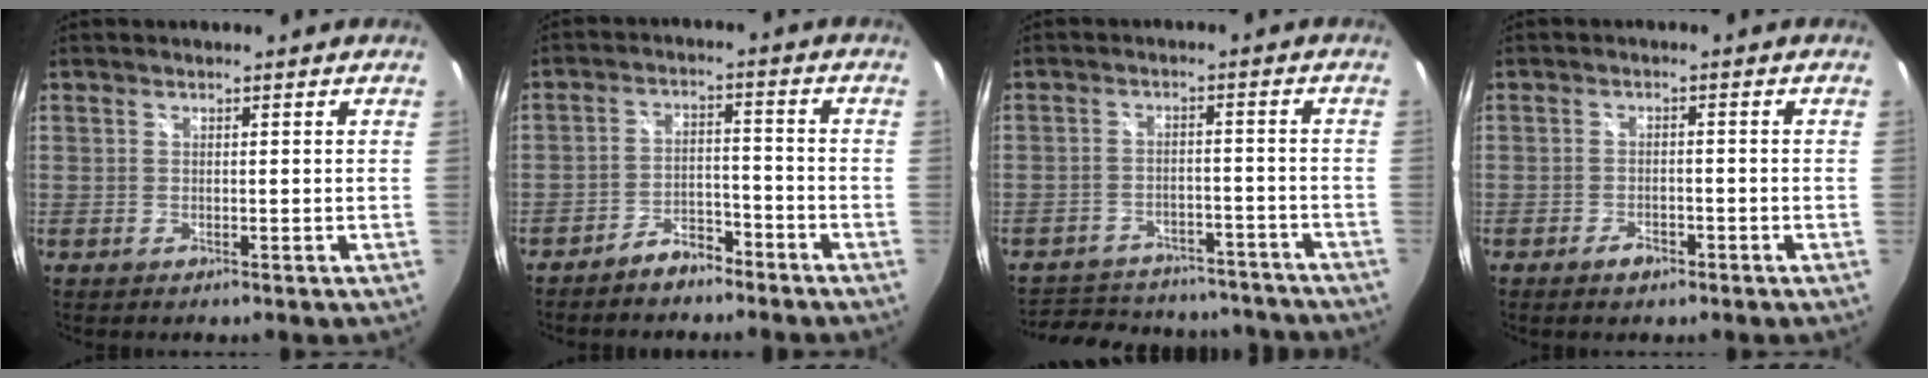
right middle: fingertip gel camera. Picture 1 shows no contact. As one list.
[{"total": 5.3, "force": [-4.6, 2.0, 1.9], "torque": [-0.051, 0.016, -0.071]}, {"total": 23.2, "force": [-19.8, 9.1, 8.0], "torque": [-0.170, 0.026, -0.245]}, {"total": 2.5, "force": [-1.8, 1.3, 1.3], "torque": [-0.028, 0.000, -0.030]}]